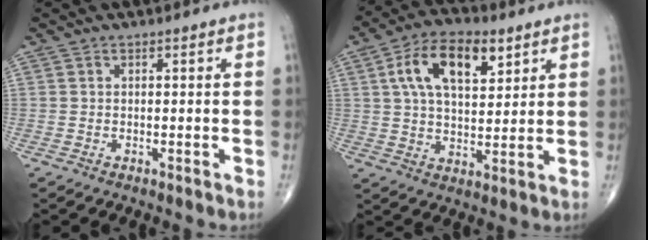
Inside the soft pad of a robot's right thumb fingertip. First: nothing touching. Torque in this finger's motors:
{"motor_torque": [-0.11, 1.75, 1.23, 0.47, 0.43]}